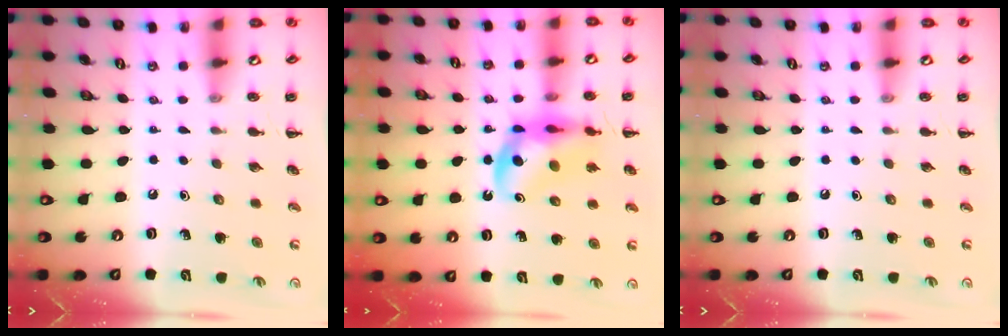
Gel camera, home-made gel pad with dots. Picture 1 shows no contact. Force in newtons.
{"total": 12.9, "press": 12.4, "slide": 3.5}
{"total": 0.0}